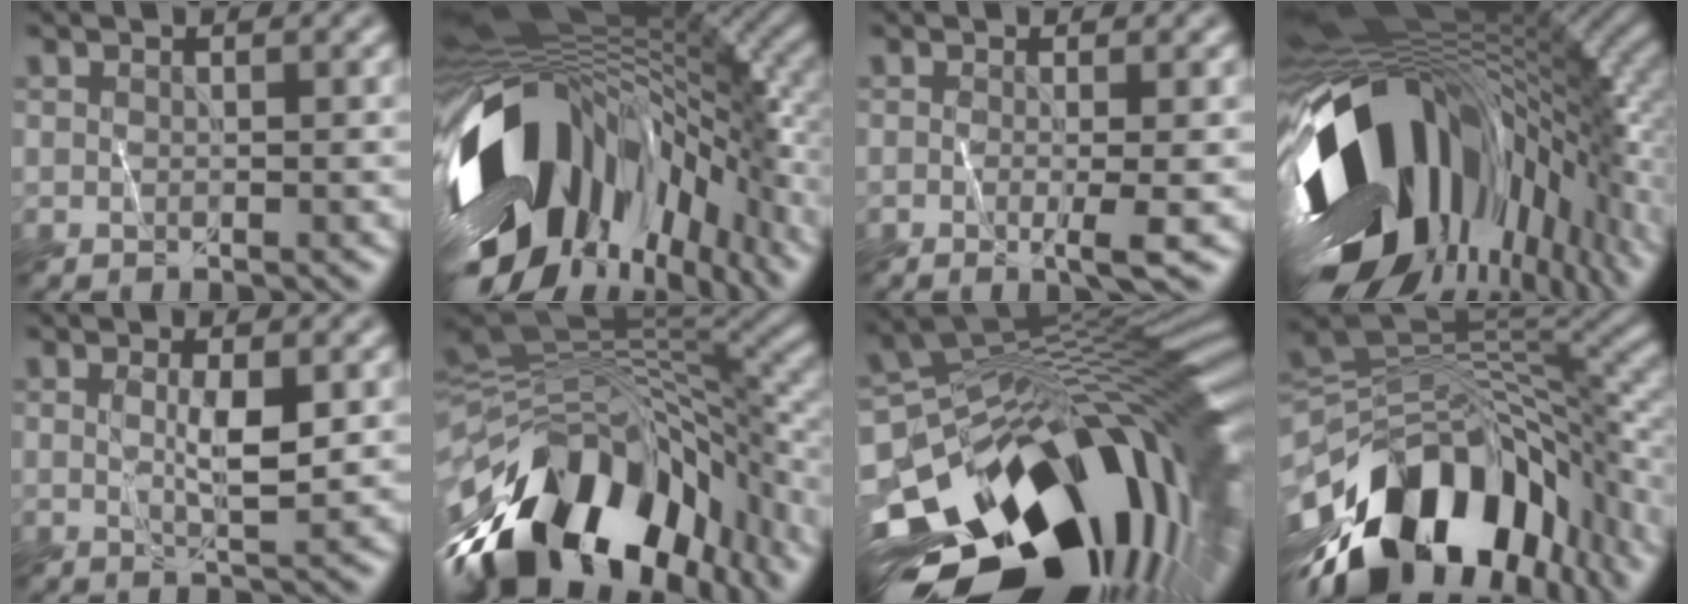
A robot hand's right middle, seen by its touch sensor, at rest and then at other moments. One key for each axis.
{"total": 17.7, "fx": -4.4, "fy": 10.1, "fz": 13.8, "tx": -0.261, "ty": -0.021, "tz": -0.074}
{"total": 2.2, "fx": -0.4, "fy": 0.4, "fz": 2.1, "tx": -0.032, "ty": -0.002, "tz": -0.008}
{"total": 19.6, "fx": -4.3, "fy": 10.3, "fz": 16.2, "tx": -0.298, "ty": -0.042, "tz": -0.065}
{"total": 2.6, "fx": 0.5, "fy": 0.4, "fz": 2.5, "tx": -0.048, "ty": 0.001, "tz": 0.010}
{"total": 16.5, "fx": -7.4, "fy": 8.2, "fz": 12.2, "tx": -0.212, "ty": 0.007, "tz": -0.129}
{"total": 19.2, "fx": -6.6, "fy": 10.0, "fz": 15.0, "tx": -0.257, "ty": -0.016, "tz": -0.111}
{"total": 15.6, "fx": -7.9, "fy": 8.3, "fz": 10.6, "tx": -0.190, "ty": 0.016, "tz": -0.132}